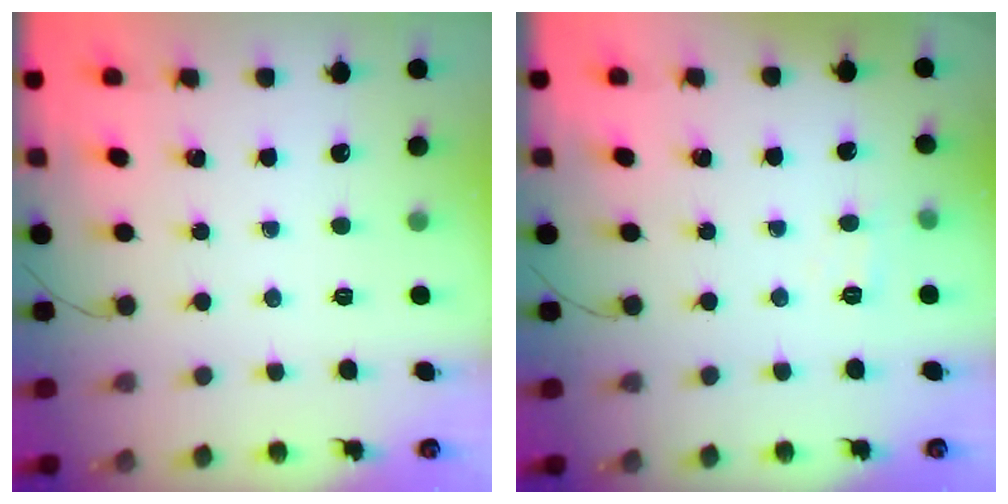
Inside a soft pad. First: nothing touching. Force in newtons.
{"total": 3.9, "press": 3.6, "slide": 1.5}